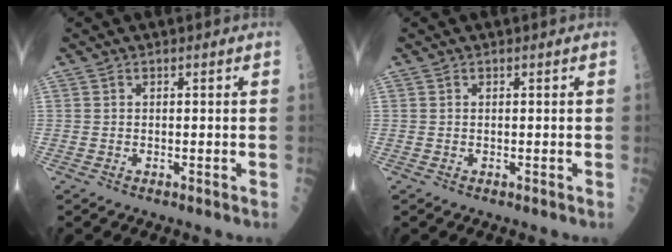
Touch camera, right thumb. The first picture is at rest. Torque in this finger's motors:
{"motor_torque": [-0.41, -0.31, 0.15, 0.08, 0.00]}